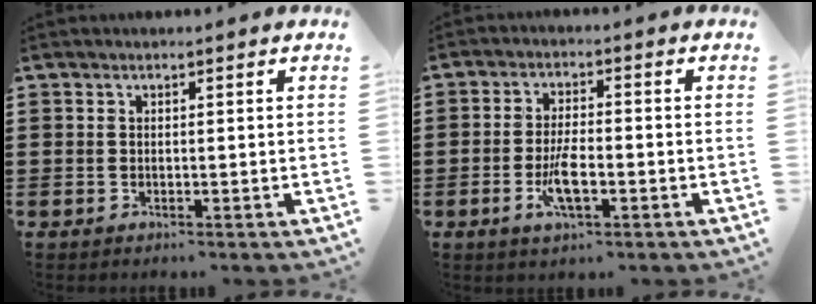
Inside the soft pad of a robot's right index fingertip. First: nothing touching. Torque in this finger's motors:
{"motor_torque": [1.91, 0.22, 0.38, 0.16]}